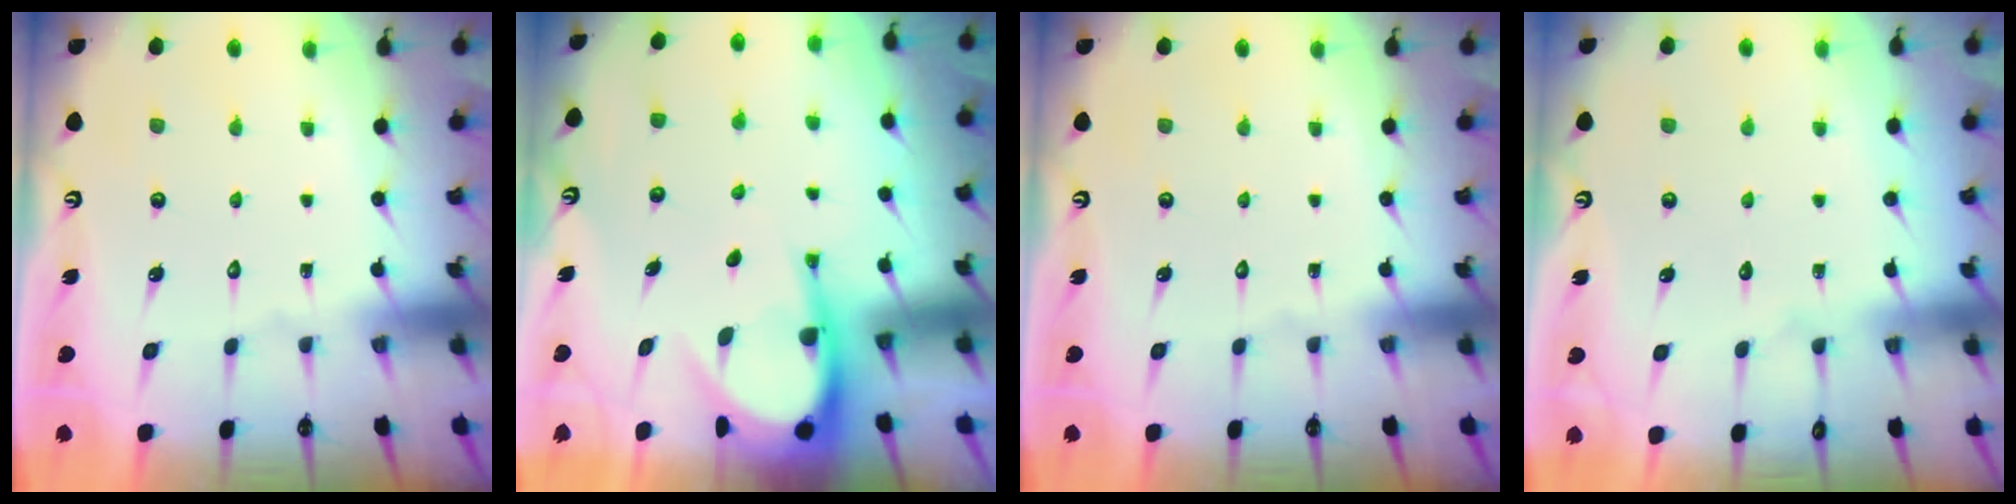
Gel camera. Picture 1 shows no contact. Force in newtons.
{"total": 8.2, "press": 8.1, "slide": 1.0}
{"total": 0.0}
{"total": 2.9, "press": 2.9, "slide": 0.4}